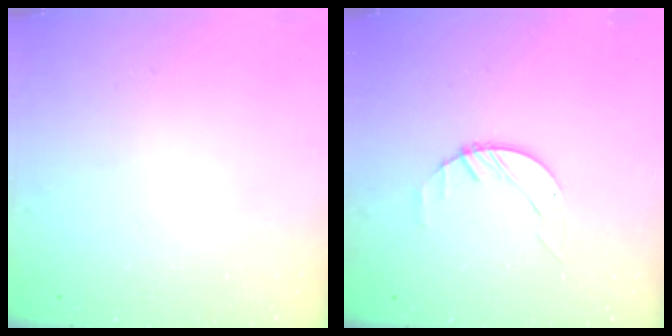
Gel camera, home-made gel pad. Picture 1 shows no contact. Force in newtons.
{"total": 1.4, "press": 1.4, "slide": 0.2}